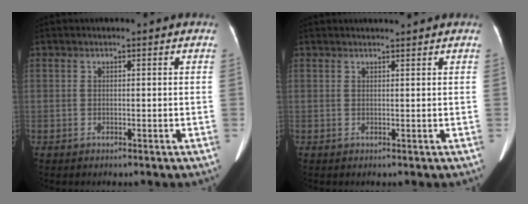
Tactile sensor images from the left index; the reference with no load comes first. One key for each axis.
{"total": 2.0, "fx": 1.9, "fy": -0.4, "fz": 0.5, "tx": -0.007, "ty": 0.010, "tz": 0.030}